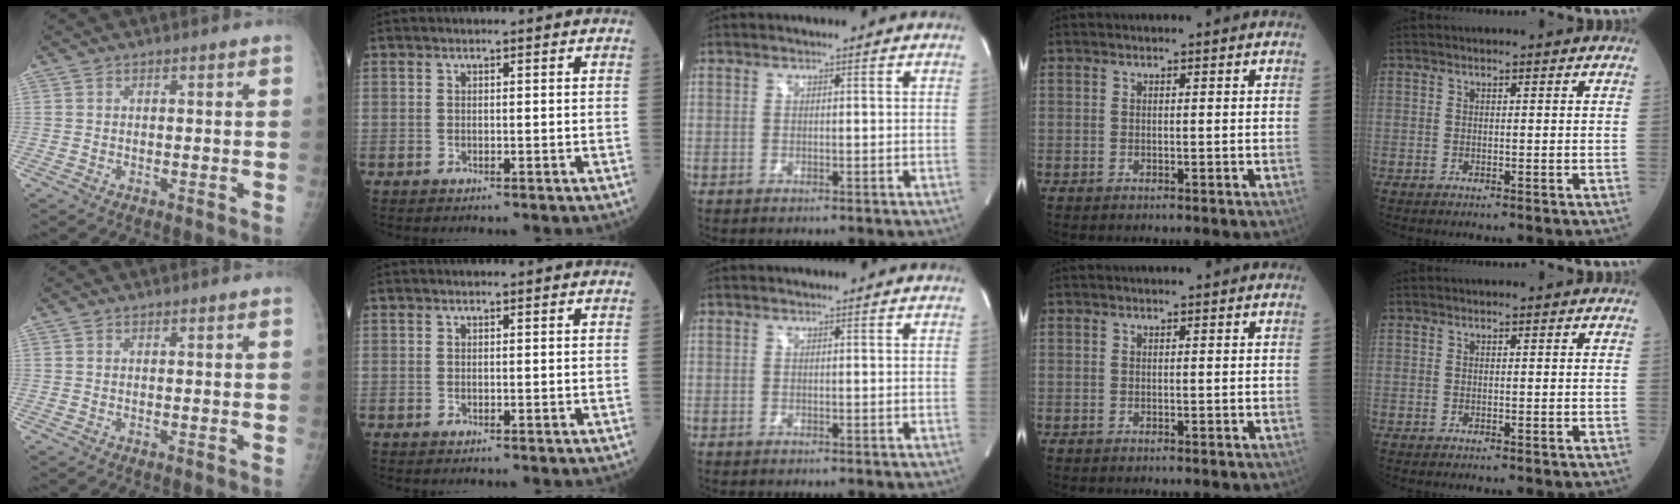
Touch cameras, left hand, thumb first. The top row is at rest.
{}